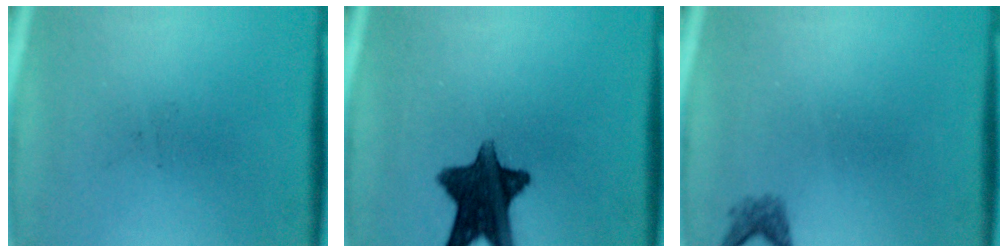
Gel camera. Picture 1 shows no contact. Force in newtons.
{"total": 12.3}
{"total": 1.4}